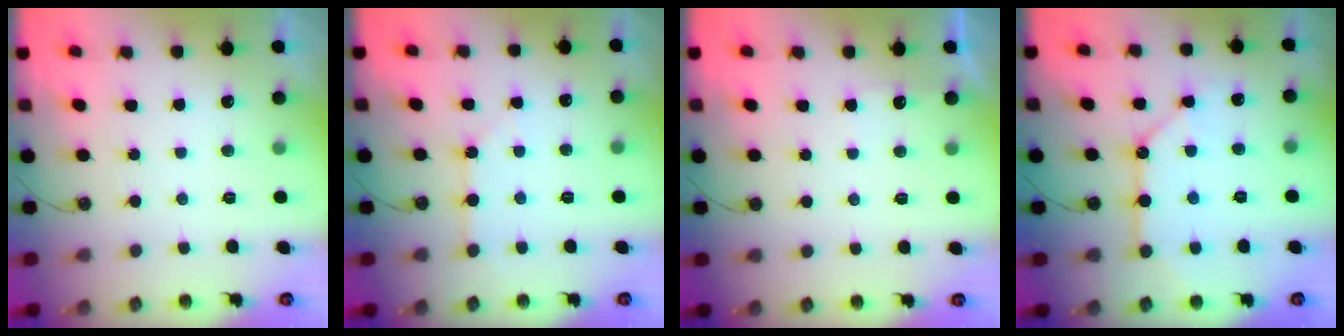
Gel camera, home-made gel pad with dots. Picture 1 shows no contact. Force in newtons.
{"total": 1.4, "press": 1.4, "slide": 0.2}
{"total": 2.8, "press": 2.7, "slide": 0.4}
{"total": 11.0, "press": 11.0, "slide": 0.1}